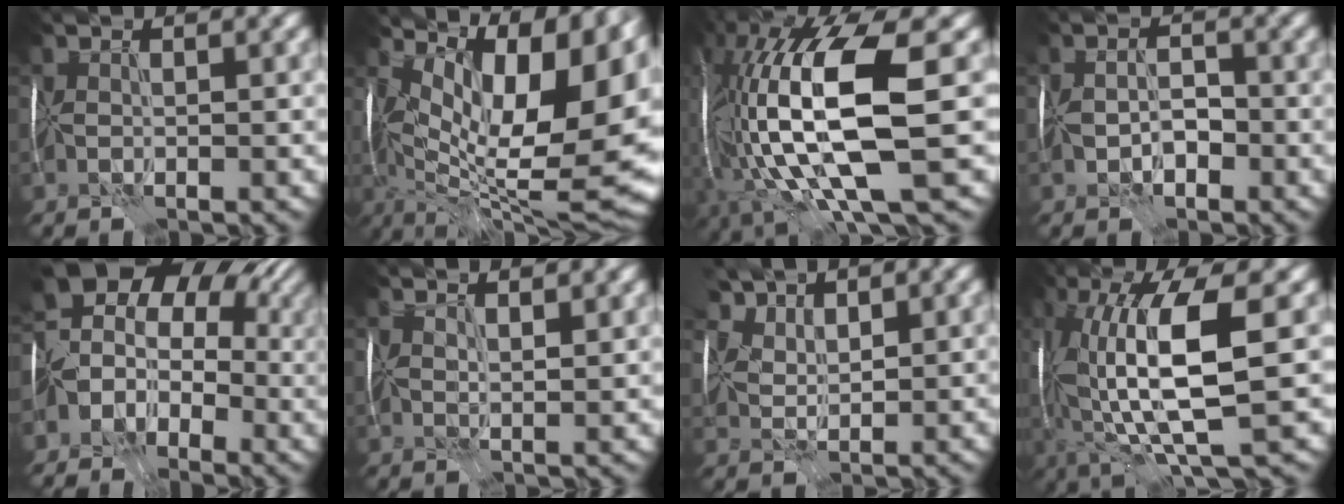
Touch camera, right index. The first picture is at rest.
{"total": 15.3, "force": [3.4, 6.1, 13.6], "torque": [-0.204, 0.018, 0.075]}
{"total": 15.7, "force": [0.6, 4.9, 14.9], "torque": [-0.309, -0.011, 0.041]}
{"total": 0.7, "force": [-0.6, 0.3, 0.2], "torque": [-0.019, 0.007, -0.010]}
{"total": 8.7, "force": [0.0, 7.2, 5.0], "torque": [-0.093, 0.016, 0.001]}
{"total": 4.3, "force": [3.5, 1.1, 2.3], "torque": [-0.022, 0.023, 0.032]}
{"total": 4.8, "force": [4.5, 1.7, 0.4], "torque": [-0.041, -0.004, 0.097]}
{"total": 10.4, "force": [1.8, 2.8, 9.9], "torque": [-0.199, 0.005, 0.043]}